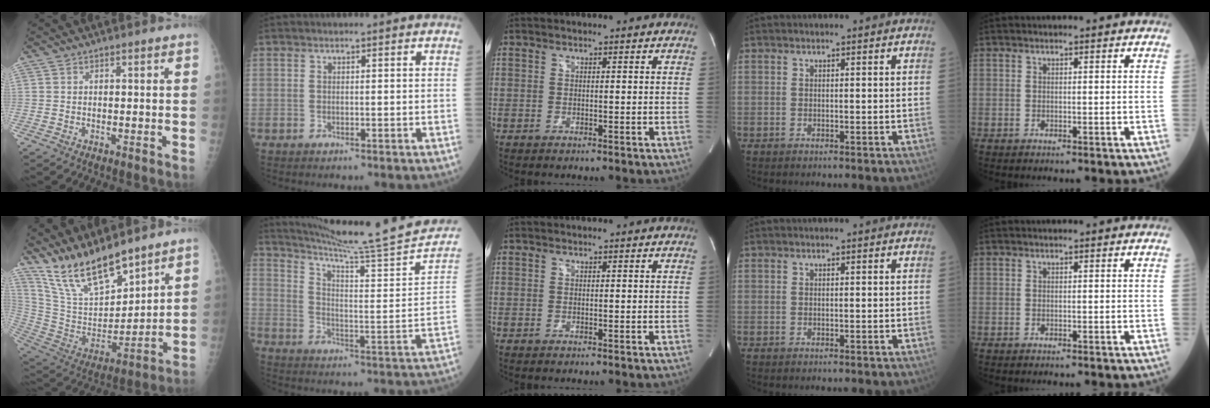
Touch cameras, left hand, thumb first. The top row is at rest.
{"thumb": {"total": 16.7, "force": [13.9, 4.7, 8.0], "torque": [-0.120, -0.076, 0.277]}, "index": {"total": 21.2, "force": [19.2, -2.5, 8.6], "torque": [-0.138, -0.085, 0.264]}}